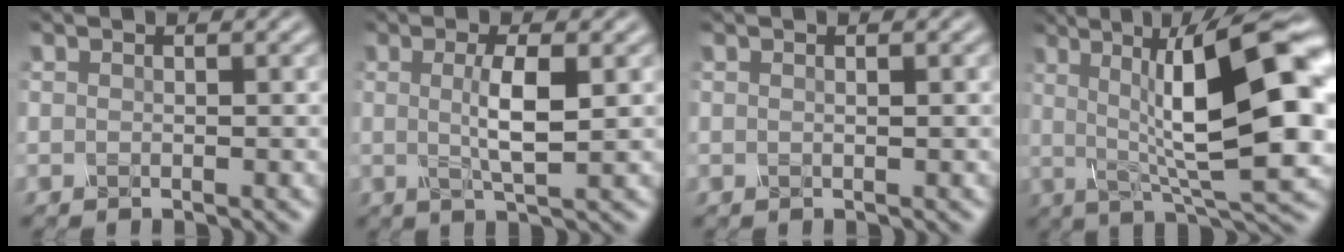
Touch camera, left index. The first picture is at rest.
{"total": 3.6, "force": [0.2, 0.7, 3.6], "torque": [-0.068, -0.001, 0.004]}
{"total": 0.9, "force": [0.2, 0.3, 0.8], "torque": [-0.008, 0.002, -0.003]}
{"total": 14.6, "force": [1.6, 3.9, 14.0], "torque": [-0.193, 0.014, 0.016]}